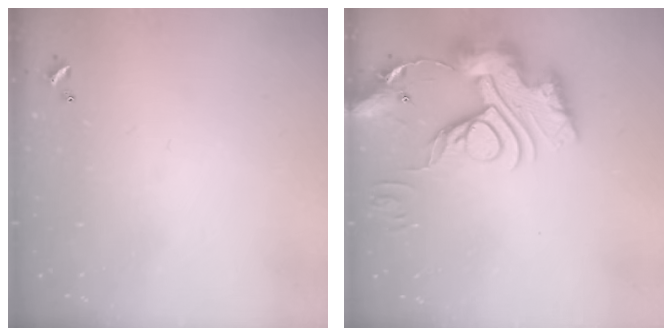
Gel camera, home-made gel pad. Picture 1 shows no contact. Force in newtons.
{"total": 18.7, "press": 18.6, "slide": 1.7}